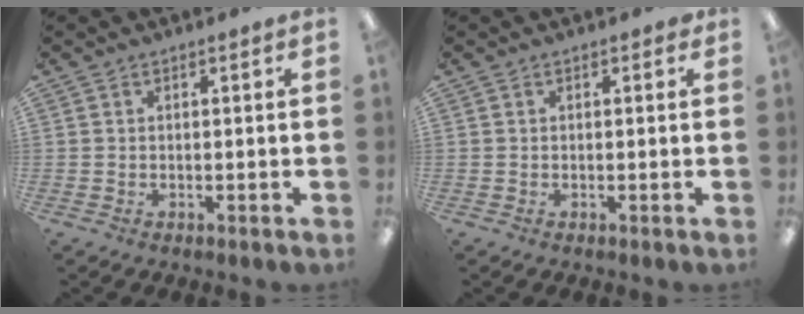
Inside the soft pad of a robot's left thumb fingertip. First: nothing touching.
{"total": 0.5, "force": [0.2, 0.4, 0.3], "torque": [0.001, -0.001, 0.000]}